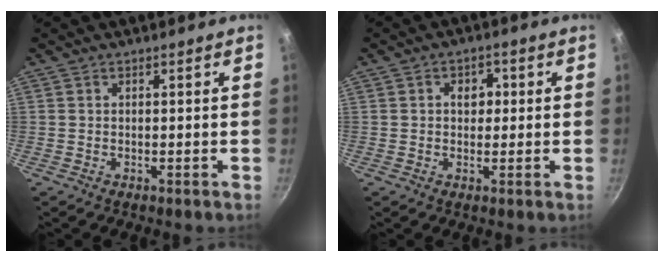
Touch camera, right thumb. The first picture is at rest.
{"total": 3.5, "force": [0.5, 2.8, 2.0], "torque": [-0.008, 0.003, 0.005]}